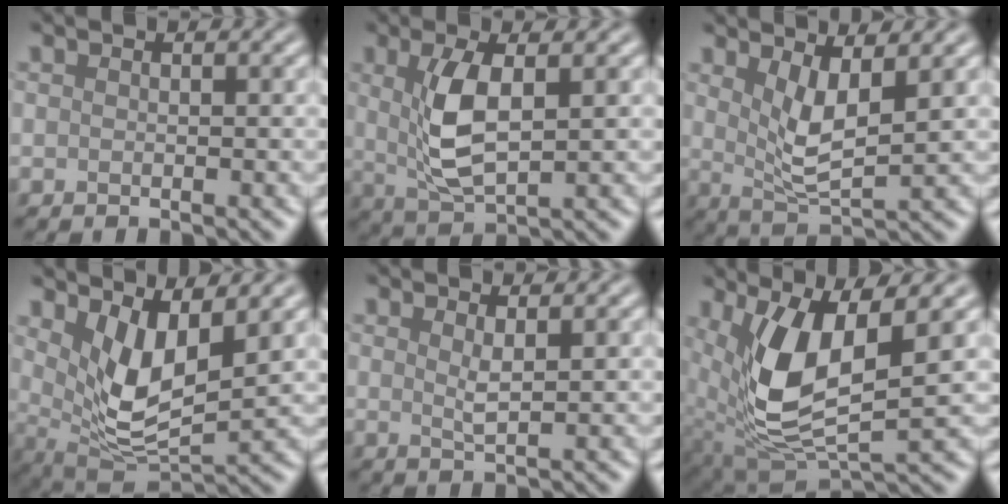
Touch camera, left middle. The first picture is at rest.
{"total": 4.4, "force": [0.5, 1.5, 4.1], "torque": [-0.092, -0.005, 0.023]}
{"total": 3.7, "force": [1.1, 1.0, 3.3], "torque": [-0.069, -0.013, 0.032]}
{"total": 6.0, "force": [1.9, 2.3, 5.2], "torque": [-0.109, -0.017, 0.045]}
{"total": 1.1, "force": [0.4, 0.1, 1.1], "torque": [-0.020, -0.004, 0.013]}
{"total": 8.5, "force": [1.6, 3.6, 7.5], "torque": [-0.173, -0.014, 0.039]}